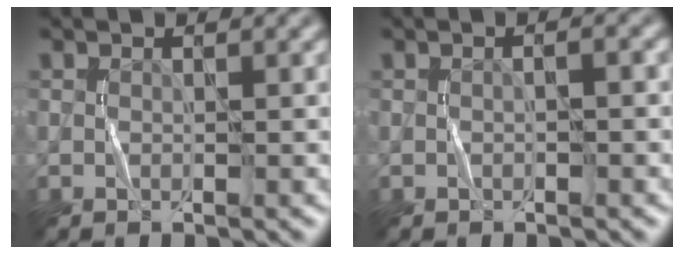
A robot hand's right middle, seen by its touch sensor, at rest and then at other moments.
{"total": 1.2, "force": [0.2, 0.4, 1.1], "torque": [-0.008, -0.006, -0.002]}